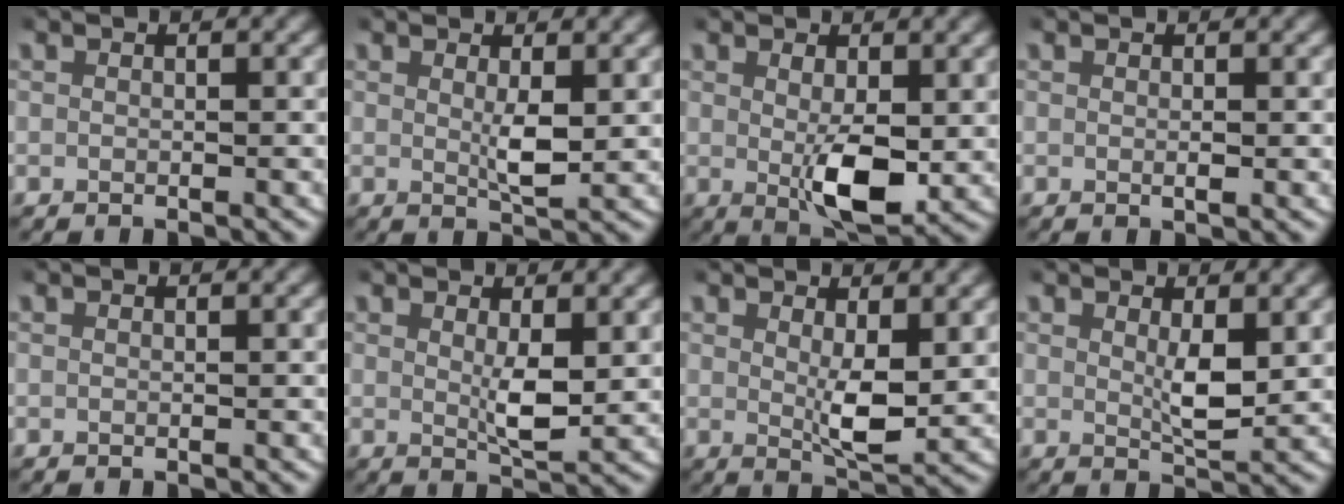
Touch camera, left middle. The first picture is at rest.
{"total": 2.2, "force": [0.8, 0.4, 2.0], "torque": [-0.038, -0.014, 0.017]}
{"total": 4.8, "force": [-0.1, 1.9, 4.4], "torque": [-0.073, -0.022, 0.005]}
{"total": 0.6, "force": [0.1, 0.1, 0.6], "torque": [-0.010, -0.005, 0.004]}
{"total": 0.0}
{"total": 2.7, "force": [1.1, 0.6, 2.4], "torque": [-0.043, -0.017, 0.023]}
{"total": 3.5, "force": [1.5, 1.0, 3.0], "torque": [-0.052, -0.020, 0.029]}
{"total": 2.6, "force": [1.3, 0.7, 2.2], "torque": [-0.038, -0.018, 0.027]}